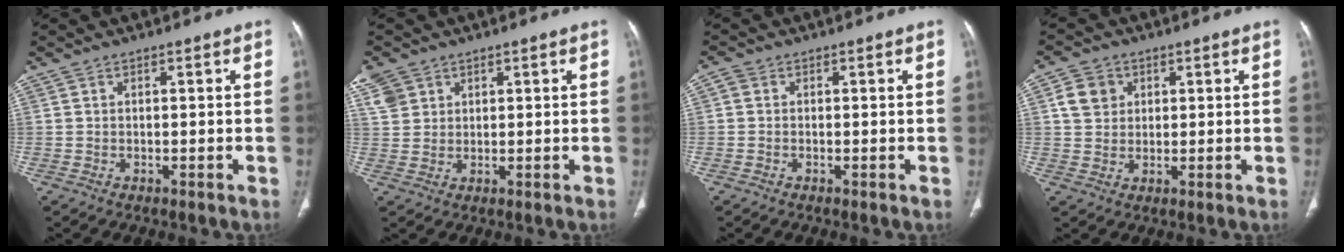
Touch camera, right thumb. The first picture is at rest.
{"total": 8.2, "force": [4.3, 6.3, 2.9], "torque": [-0.067, 0.006, 0.096]}
{"total": 1.2, "force": [-0.1, 1.1, 0.6], "torque": [-0.013, 0.001, -0.009]}
{"total": 5.5, "force": [1.7, 4.7, 2.2], "torque": [-0.021, 0.001, 0.031]}